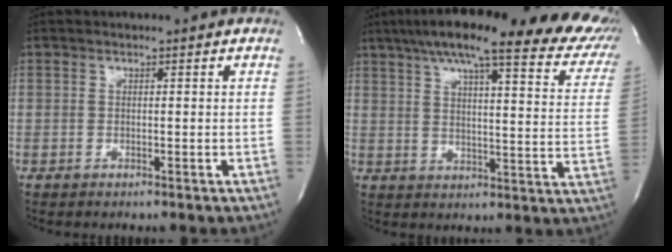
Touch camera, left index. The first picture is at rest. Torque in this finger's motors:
{"motor_torque": [1.15, -0.99, 0.88, 0.19]}